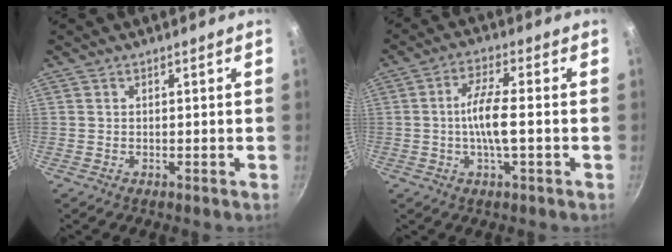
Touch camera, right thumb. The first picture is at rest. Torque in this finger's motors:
{"motor_torque": [1.37, 3.65, 1.04, 0.31, 0.09]}